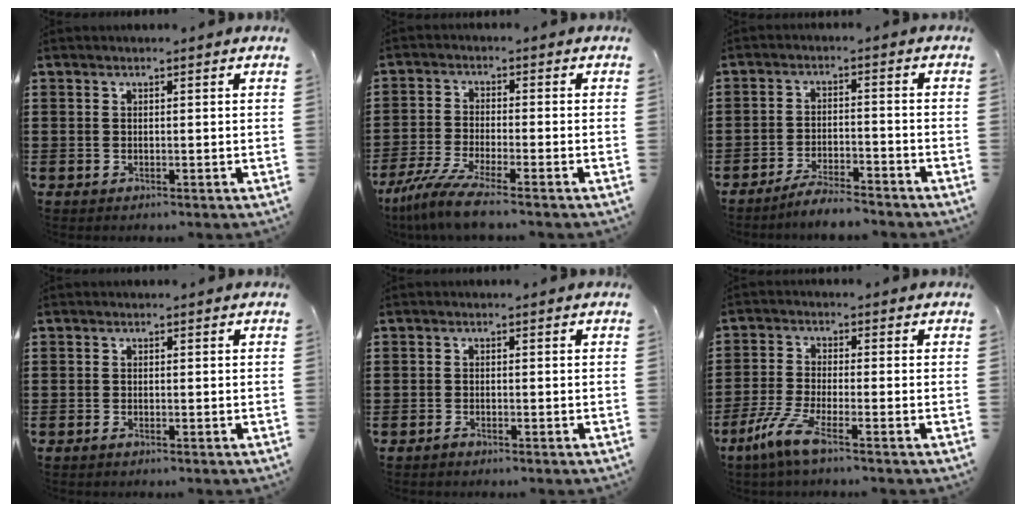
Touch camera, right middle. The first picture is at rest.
{"total": 6.3, "force": [-5.0, 0.0, 3.8], "torque": [-0.097, -0.025, -0.101]}
{"total": 4.7, "force": [-4.4, 0.1, 1.5], "torque": [-0.034, -0.003, -0.089]}
{"total": 0.5, "force": [-0.3, 0.1, 0.4], "torque": [-0.010, -0.004, -0.005]}
{"total": 0.8, "force": [-0.7, 0.1, 0.4], "torque": [-0.011, -0.005, -0.012]}
{"total": 5.9, "force": [-3.5, 0.6, 4.7], "torque": [-0.118, -0.020, -0.072]}